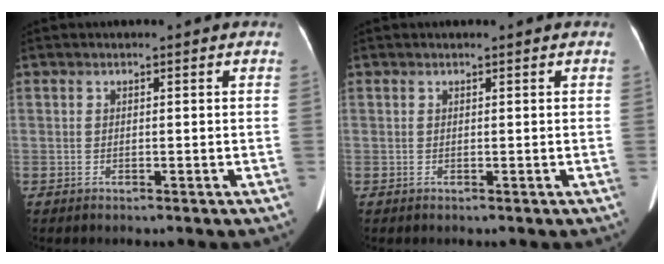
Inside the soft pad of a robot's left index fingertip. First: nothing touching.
{"total": 0.0}